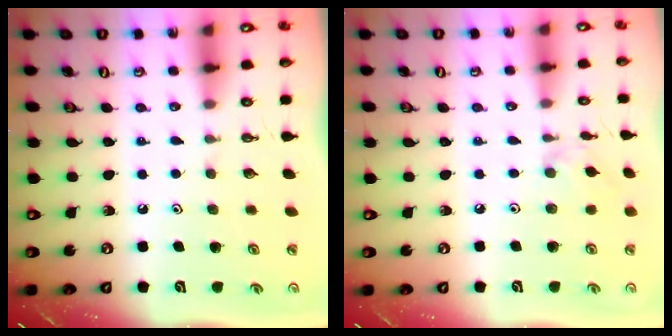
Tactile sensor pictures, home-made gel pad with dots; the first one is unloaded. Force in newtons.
{"total": 2.8, "press": 2.7, "slide": 0.6}